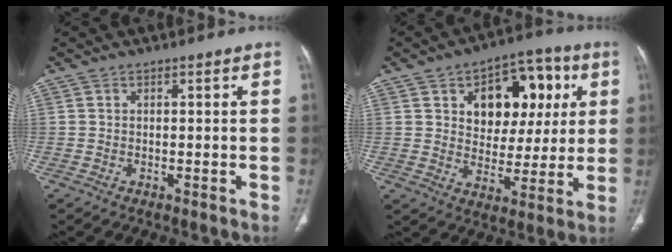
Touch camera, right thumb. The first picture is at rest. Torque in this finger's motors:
{"motor_torque": [0.25, 2.81, 1.24, 0.65, 0.11]}